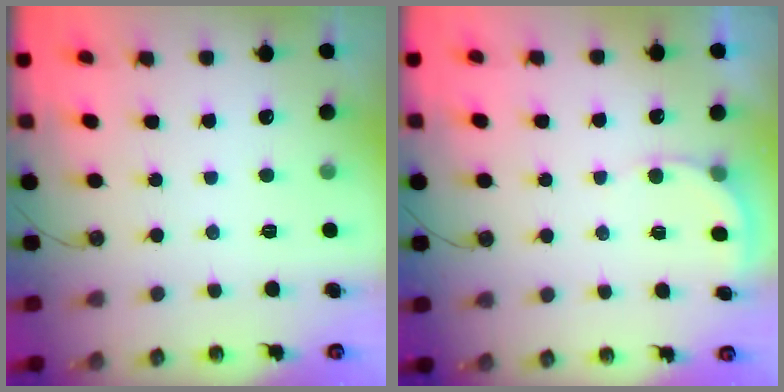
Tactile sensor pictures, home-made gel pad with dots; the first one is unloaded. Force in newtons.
{"total": 3.5, "press": 3.4, "slide": 0.4}